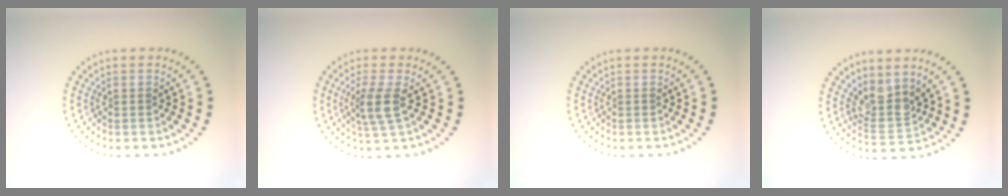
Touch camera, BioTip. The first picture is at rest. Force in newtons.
{"total": 2.7, "press": 2.2, "slide": 1.6}
{"total": 0.0}
{"total": 3.2, "press": 2.4, "slide": 2.2}